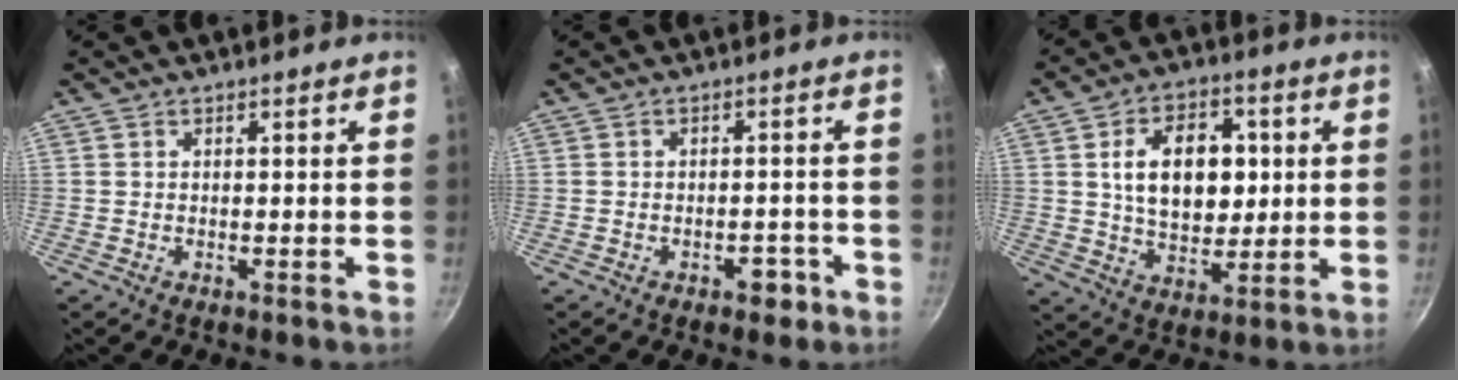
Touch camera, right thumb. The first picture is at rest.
{"total": 3.4, "force": [-1.9, 2.1, 1.9], "torque": [-0.006, 0.023, -0.015]}
{"total": 14.6, "force": [2.5, 9.7, 10.7], "torque": [-0.132, -0.002, 0.041]}